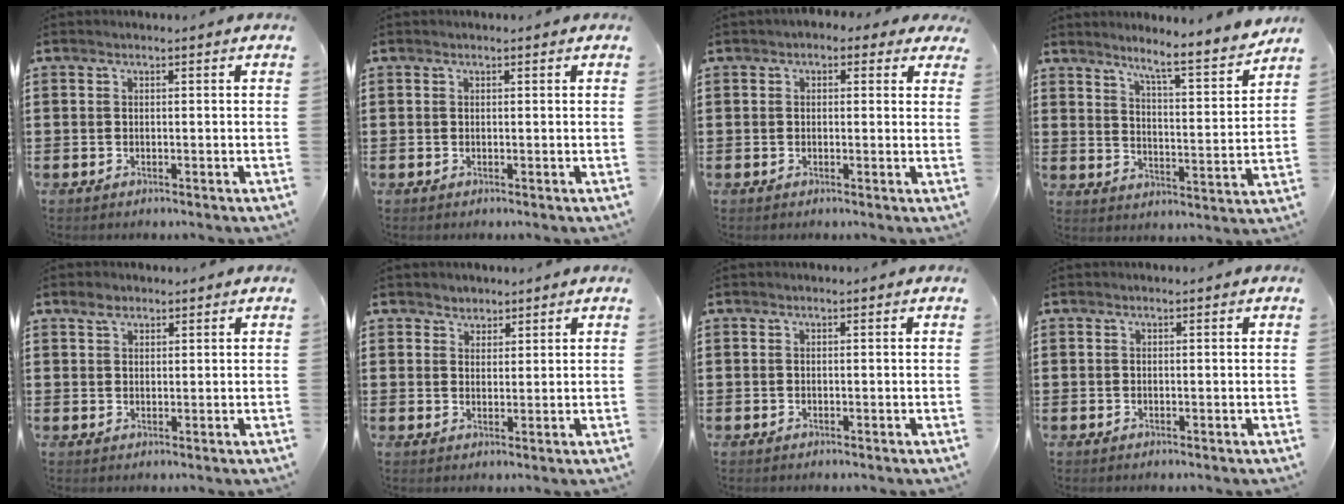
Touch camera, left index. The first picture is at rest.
{"total": 0.0}
{"total": 1.7, "force": [0.7, 1.2, 0.9], "torque": [-0.015, 0.006, 0.008]}
{"total": 5.8, "force": [5.2, -0.7, 2.5], "torque": [-0.065, -0.047, 0.079]}
{"total": 2.2, "force": [1.6, 1.2, 0.9], "torque": [-0.013, 0.002, 0.029]}
{"total": 2.0, "force": [1.6, 1.2, -0.3], "torque": [-0.003, 0.007, 0.031]}
{"total": 0.0}
{"total": 0.0}